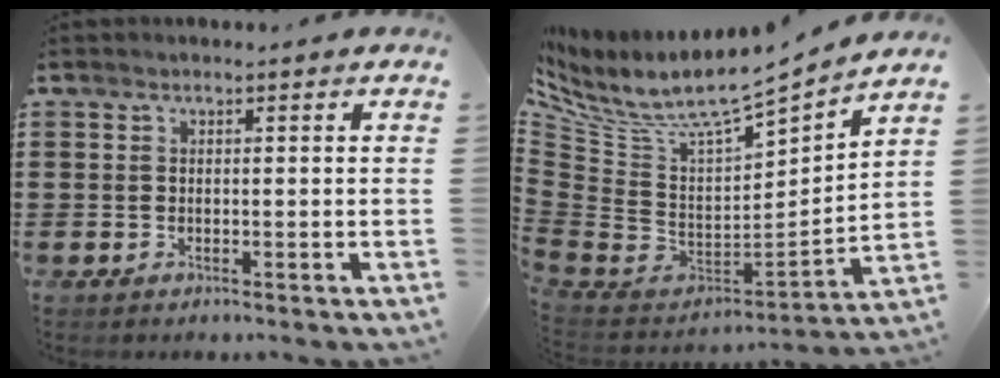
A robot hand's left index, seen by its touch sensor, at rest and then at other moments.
{"total": 7.3, "force": [5.6, 2.0, 4.2], "torque": [-0.105, -0.052, 0.092]}